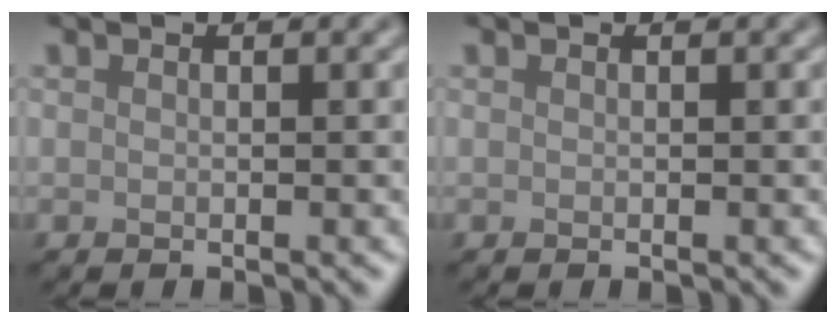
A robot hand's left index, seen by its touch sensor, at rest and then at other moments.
{"total": 0.0}